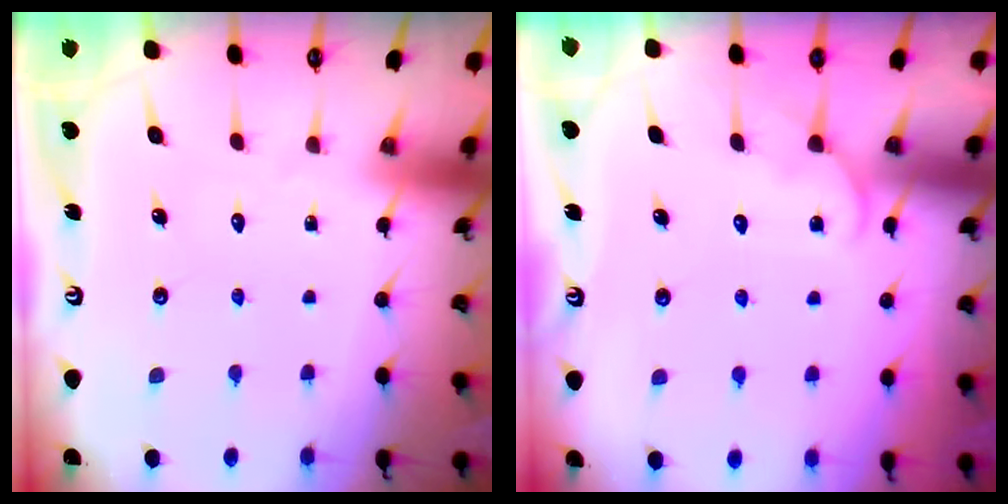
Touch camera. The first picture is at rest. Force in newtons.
{"total": 6.6, "press": 6.6, "slide": 0.6}